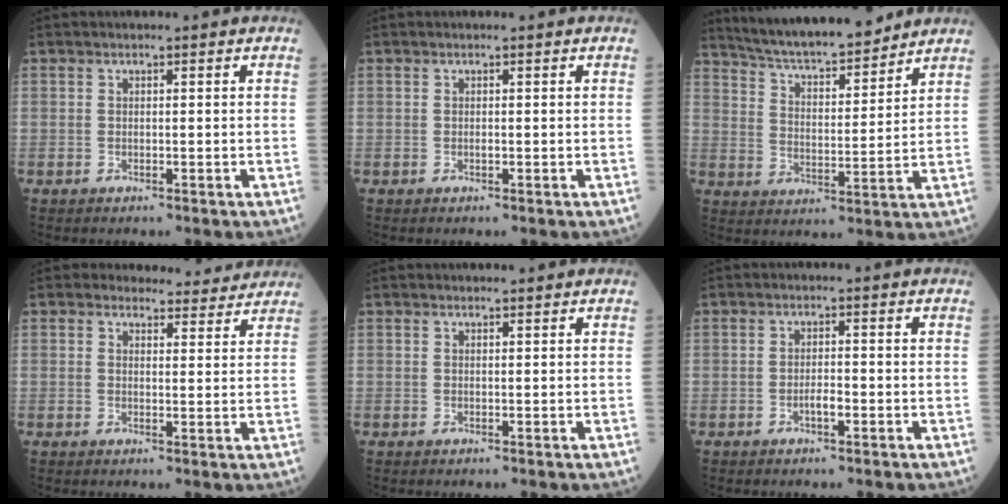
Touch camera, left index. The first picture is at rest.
{"total": 1.0, "force": [-1.0, 0.0, 0.0], "torque": [-0.002, -0.006, -0.016]}
{"total": 13.7, "force": [12.5, 1.8, 5.3], "torque": [-0.091, 0.000, 0.203]}
{"total": 5.9, "force": [5.6, 2.1, -0.2], "torque": [0.022, -0.007, 0.046]}
{"total": 0.0}
{"total": 2.1, "force": [-1.8, 0.3, 1.2], "torque": [-0.022, -0.004, -0.029]}